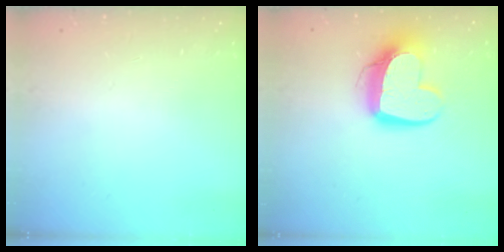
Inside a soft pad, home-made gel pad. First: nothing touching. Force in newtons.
{"total": 14.1, "press": 14.0, "slide": 1.2}